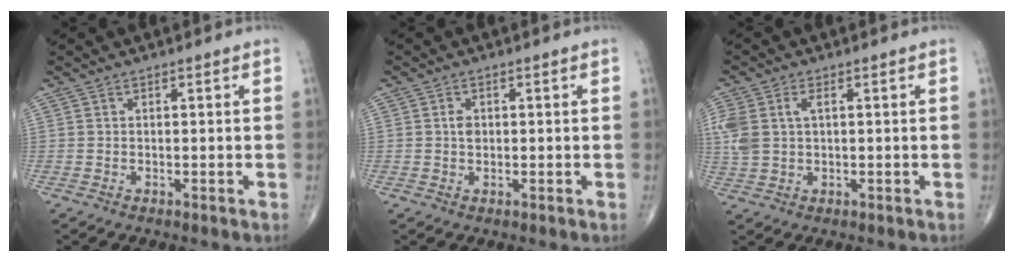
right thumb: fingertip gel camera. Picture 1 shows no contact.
{"total": 1.8, "force": [0.2, 1.3, 1.2], "torque": [-0.015, 0.001, 0.003]}
{"total": 7.5, "force": [1.6, 4.7, 5.7], "torque": [-0.154, 0.015, 0.039]}